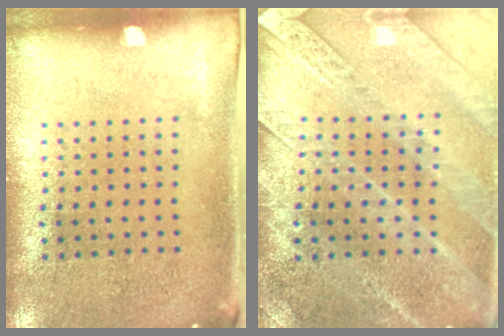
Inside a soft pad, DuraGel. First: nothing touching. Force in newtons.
{"total": 2.8, "press": 2.7, "slide": 0.6}